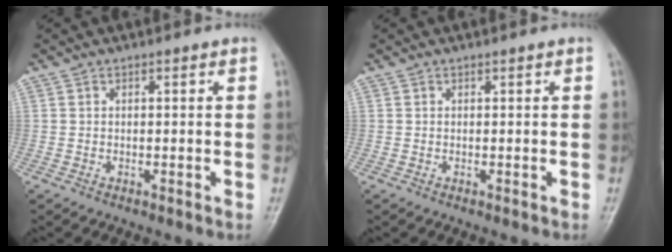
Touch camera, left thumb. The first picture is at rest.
{"total": 0.0}